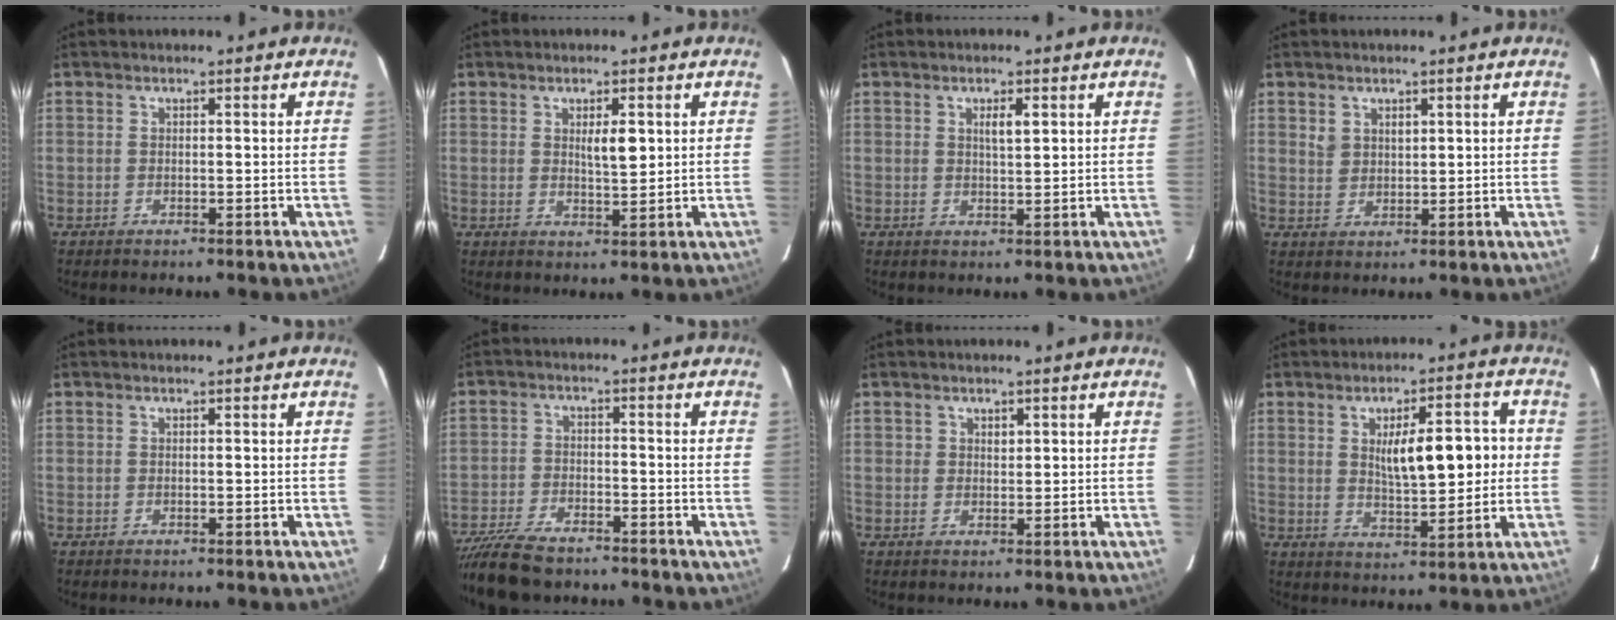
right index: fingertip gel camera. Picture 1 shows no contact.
{"total": 3.4, "force": [1.0, 0.8, 3.1], "torque": [-0.051, -0.004, 0.018]}
{"total": 2.4, "force": [1.0, 0.5, 2.2], "torque": [-0.038, 0.000, 0.016]}
{"total": 2.6, "force": [1.4, 1.9, 1.1], "torque": [-0.022, 0.006, 0.032]}
{"total": 0.0}
{"total": 9.9, "force": [-8.6, 2.5, 4.2], "torque": [-0.079, -0.017, -0.142]}
{"total": 1.3, "force": [0.7, 0.9, 0.6], "torque": [-0.006, -0.003, 0.011]}
{"total": 10.4, "force": [1.4, 3.1, 9.8], "torque": [-0.148, 0.015, 0.029]}